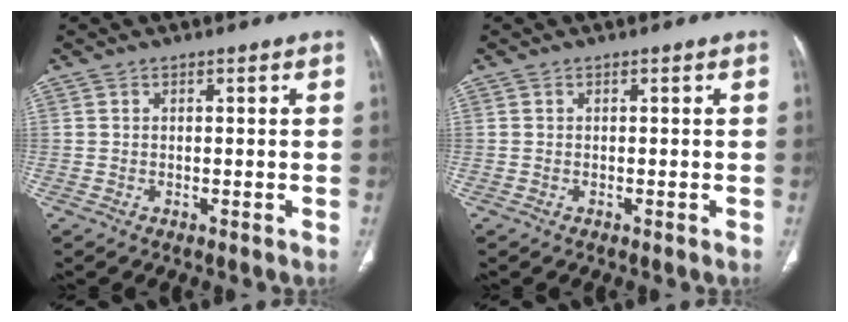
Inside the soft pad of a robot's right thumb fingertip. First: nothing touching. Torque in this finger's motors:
{"motor_torque": [-0.16, -0.01, -0.05, -0.04, -0.01]}